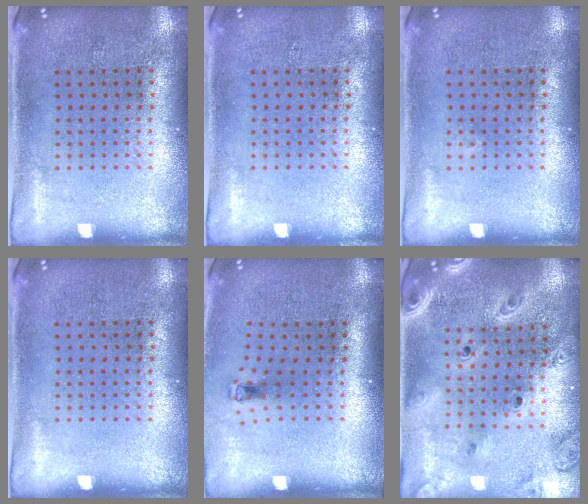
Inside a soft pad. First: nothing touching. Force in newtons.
{"total": 0.0}
{"total": 0.0}
{"total": 0.0}
{"total": 0.6, "press": 0.3, "slide": 0.5}
{"total": 3.0, "press": 2.5, "slide": 1.6}